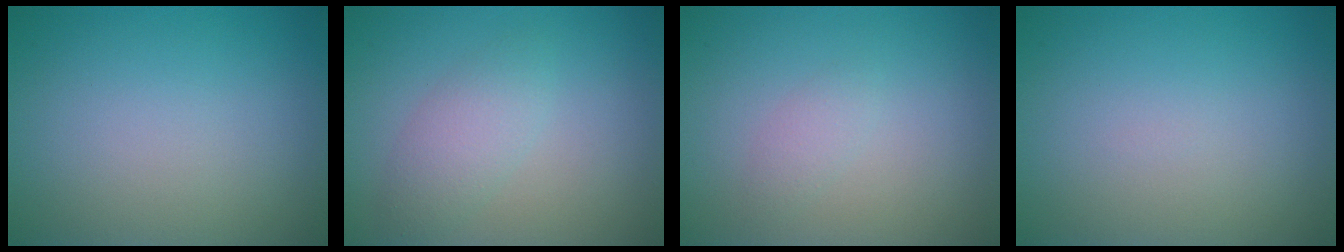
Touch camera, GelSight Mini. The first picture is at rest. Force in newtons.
{"total": 2.4, "press": 2.4, "slide": 0.0}
{"total": 1.0, "press": 1.0, "slide": 0.0}
{"total": 0.0}